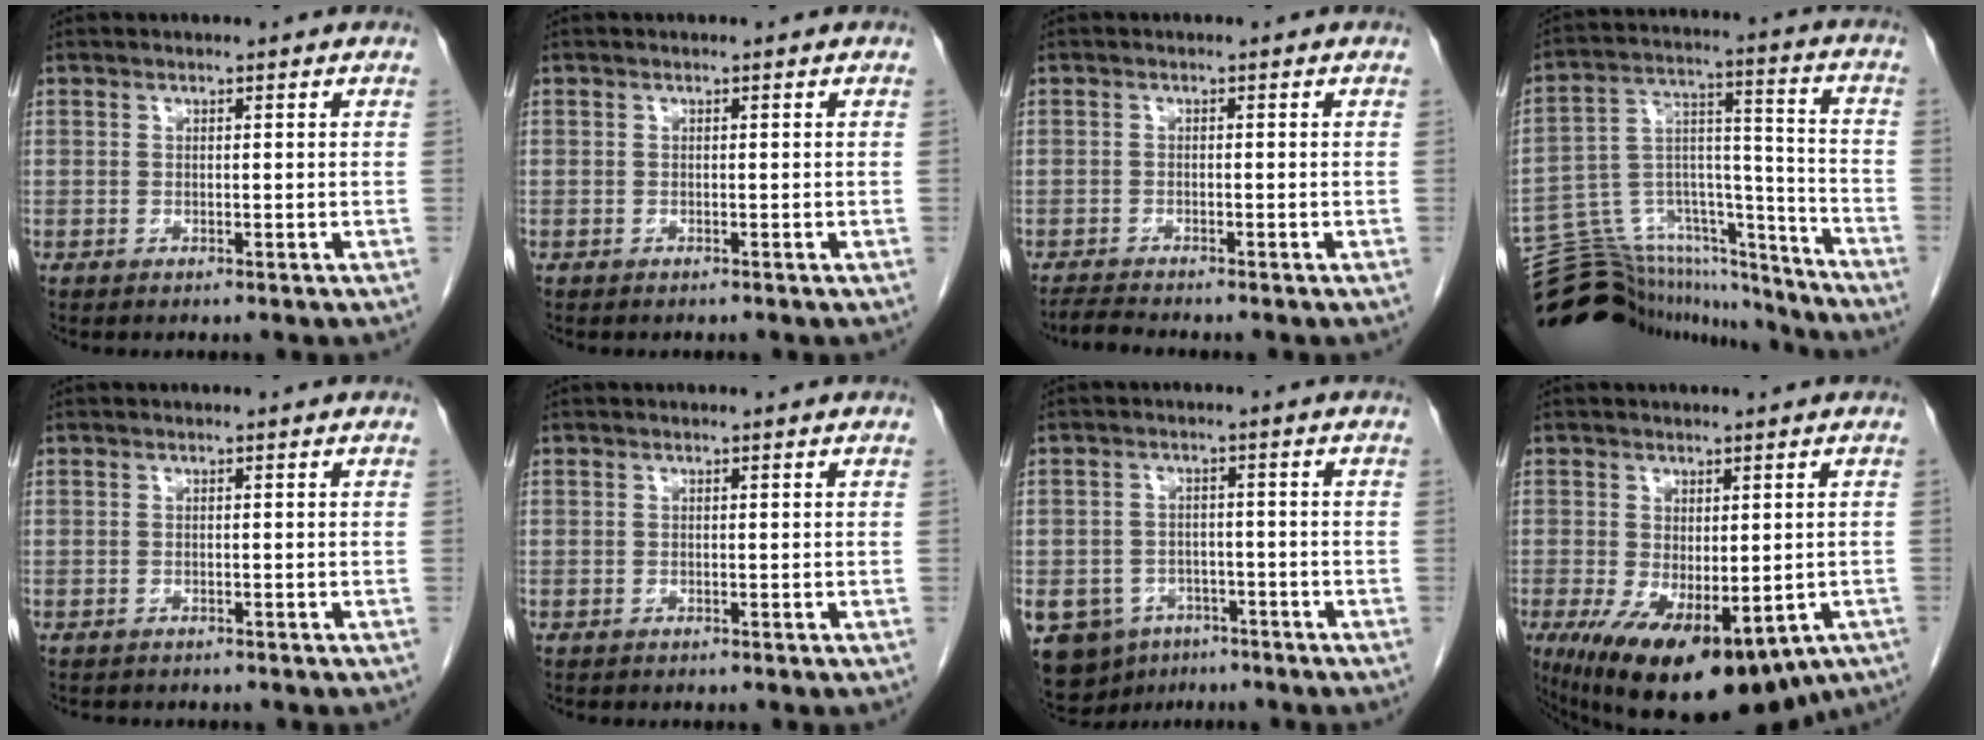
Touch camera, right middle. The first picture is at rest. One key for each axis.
{"total": 0.0}
{"total": 2.0, "fx": -1.9, "fy": -0.6, "fz": 0.3, "tx": -0.016, "ty": -0.014, "tz": -0.037}
{"total": 21.7, "fx": -20.2, "fy": 6.1, "fz": 4.8, "tx": -0.115, "ty": 0.059, "tz": -0.311}
{"total": 2.1, "fx": -1.9, "fy": 0.8, "fz": 0.6, "tx": -0.015, "ty": -0.003, "tz": -0.020}
{"total": 0.0}
{"total": 11.6, "fx": -6.2, "fy": 8.9, "fz": 3.9, "tx": -0.101, "ty": 0.002, "tz": -0.084}
{"total": 17.7, "fx": -10.2, "fy": 7.7, "fz": 12.3, "tx": -0.184, "ty": -0.044, "tz": -0.127}